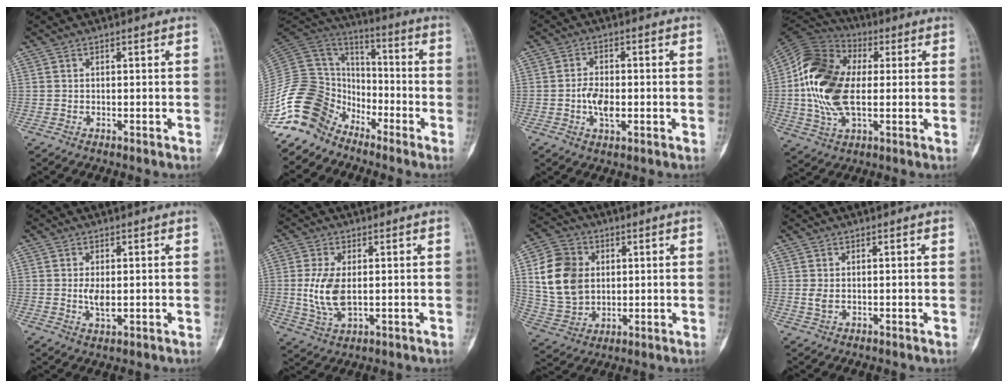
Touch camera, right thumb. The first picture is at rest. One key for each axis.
{"total": 16.8, "fx": -11.5, "fy": 10.9, "fz": 5.4, "tx": -0.103, "ty": 0.092, "tz": -0.225}
{"total": 5.2, "fx": -0.9, "fy": 2.8, "fz": 4.3, "tx": -0.076, "ty": 0.003, "tz": -0.020}
{"total": 18.8, "fx": 1.2, "fy": 11.0, "fz": 15.2, "tx": -0.305, "ty": 0.014, "tz": 0.015}
{"total": 3.4, "fx": 0.1, "fy": 1.6, "fz": 3.0, "tx": -0.059, "ty": -0.009, "tz": 0.002}
{"total": 7.8, "fx": 0.2, "fy": 4.0, "fz": 6.7, "tx": -0.145, "ty": -0.008, "tz": 0.010}
{"total": 14.3, "fx": 2.8, "fy": 11.3, "fz": 8.4, "tx": -0.132, "ty": -0.002, "tz": 0.058}
{"total": 1.9, "fx": 0.2, "fy": 0.9, "fz": 1.7, "tx": -0.033, "ty": -0.003, "tz": 0.006}